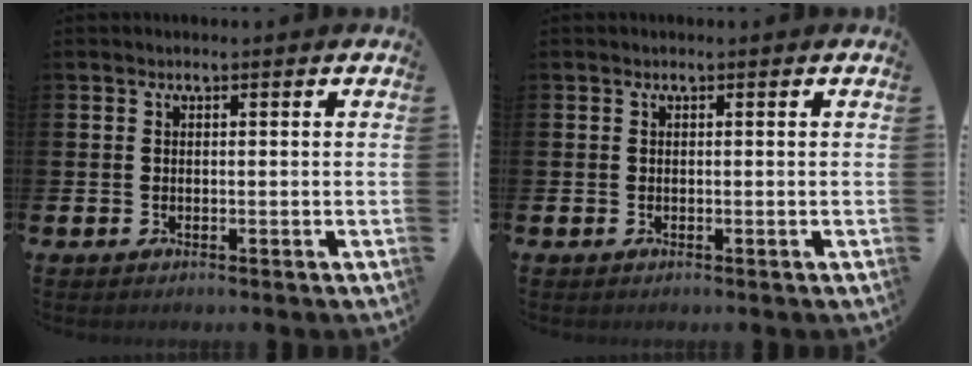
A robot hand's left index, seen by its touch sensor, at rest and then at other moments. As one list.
[{"total": 0.0}]